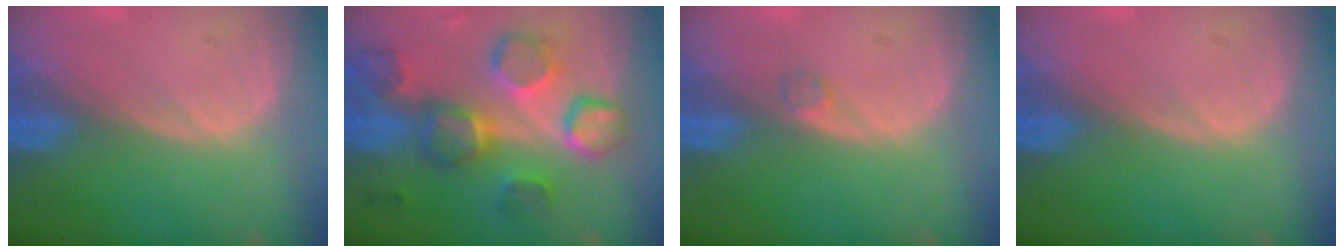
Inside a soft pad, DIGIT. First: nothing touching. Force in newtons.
{"total": 9.2, "press": 9.1, "slide": 0.4}
{"total": 0.9, "press": 0.9, "slide": 0.1}
{"total": 0.0}